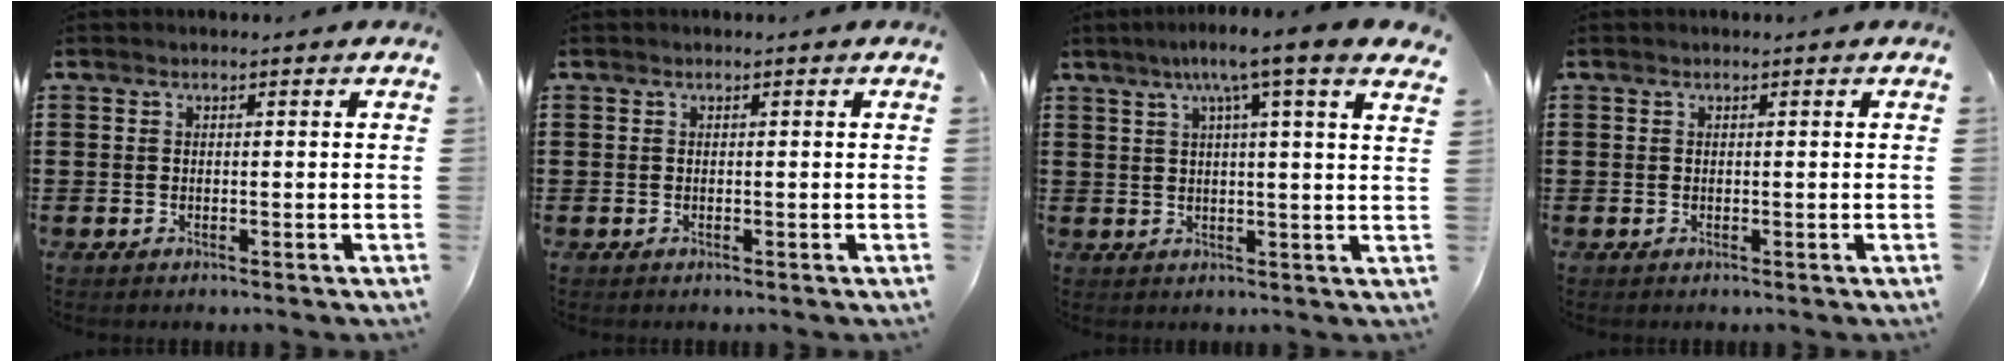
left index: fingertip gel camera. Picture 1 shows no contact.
{"total": 0.0}
{"total": 6.6, "force": [4.1, -0.8, 5.2], "torque": [-0.105, -0.012, 0.063]}
{"total": 0.0}